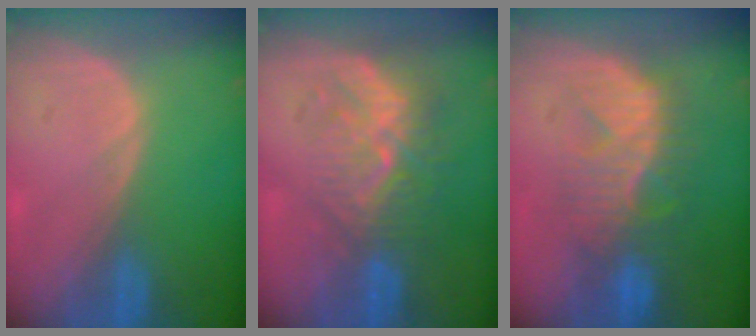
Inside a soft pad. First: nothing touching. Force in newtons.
{"total": 8.8, "press": 8.1, "slide": 3.5}
{"total": 8.8, "press": 8.5, "slide": 2.2}